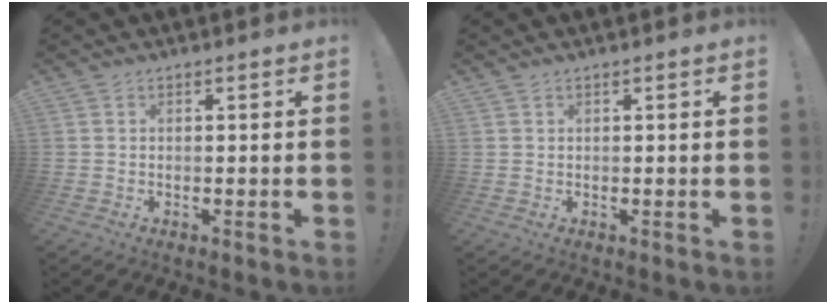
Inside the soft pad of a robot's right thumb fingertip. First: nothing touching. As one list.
[{"total": 0.5, "force": [0.5, 0.2, 0.0], "torque": [-0.004, 0.001, 0.010]}]